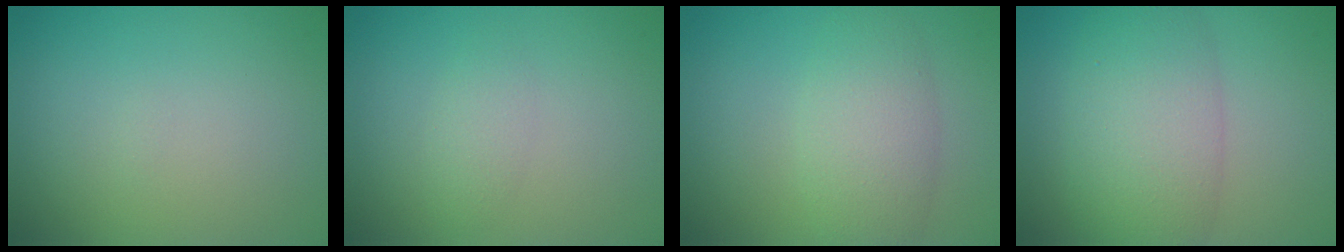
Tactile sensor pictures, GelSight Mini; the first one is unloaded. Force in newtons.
{"total": 1.4, "press": 1.4, "slide": 0.0}
{"total": 3.8, "press": 3.8, "slide": 0.1}
{"total": 6.8, "press": 6.8, "slide": 0.2}